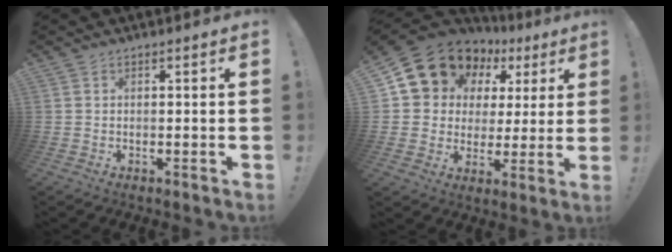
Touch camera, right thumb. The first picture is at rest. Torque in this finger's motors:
{"motor_torque": [-0.13, 1.48, 0.61, 0.25, 0.29]}